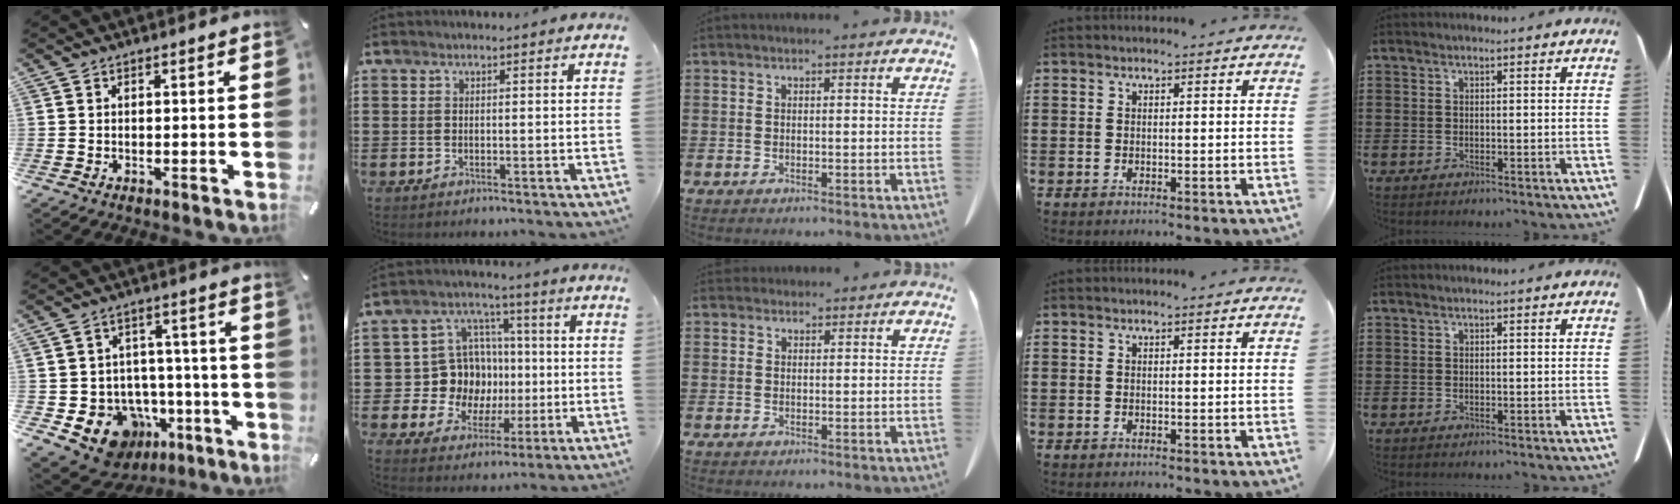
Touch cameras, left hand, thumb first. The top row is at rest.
{"thumb": {"total": 12.7, "force": [-5.8, 10.3, 4.5], "torque": [-0.056, 0.030, -0.084]}, "index": {"total": 11.2, "force": [0.4, 10.7, 3.2], "torque": [-0.104, 0.001, 0.021]}, "middle": {"total": 1.5, "force": [1.4, 0.6, 0.1], "torque": [-0.005, 0.001, 0.028]}}